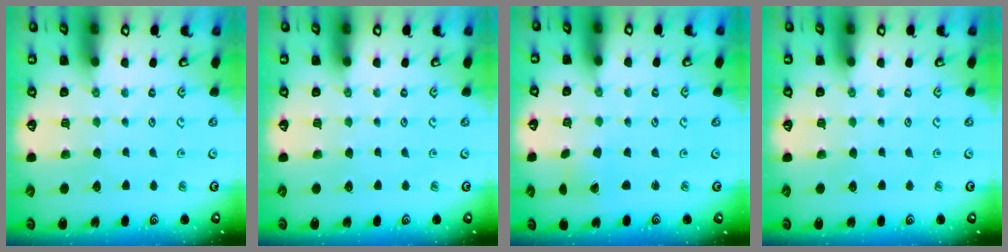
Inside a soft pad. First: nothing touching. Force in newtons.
{"total": 0.0}
{"total": 1.0, "press": 0.9, "slide": 0.4}
{"total": 0.0}